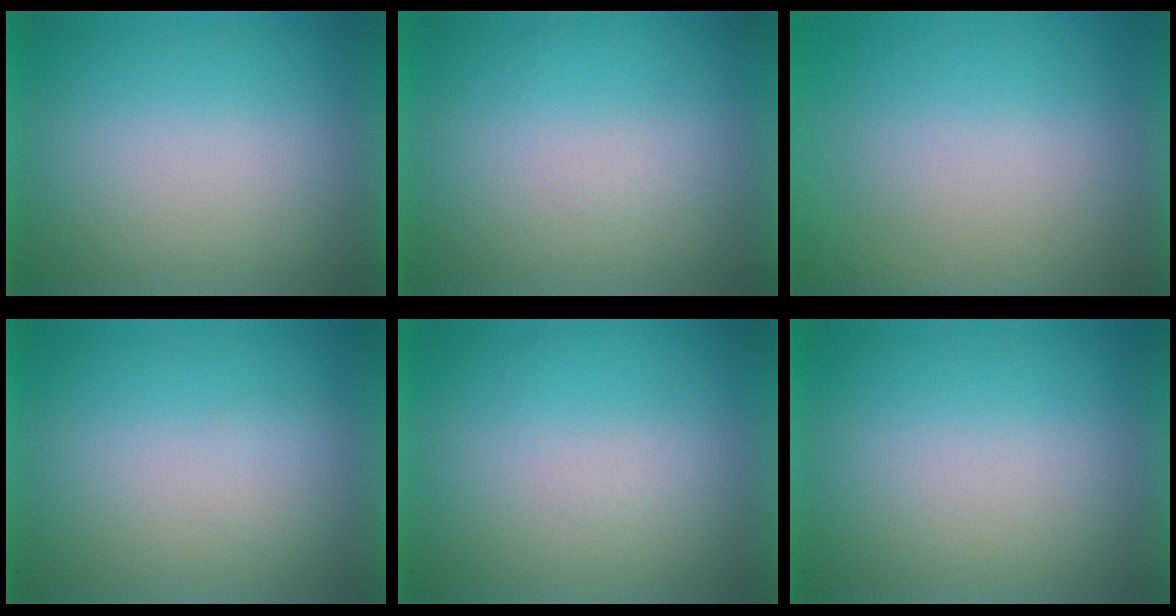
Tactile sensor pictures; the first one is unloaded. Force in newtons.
{"total": 1.1}
{"total": 6.9}
{"total": 1.1}
{"total": 1.1}
{"total": 0.0}